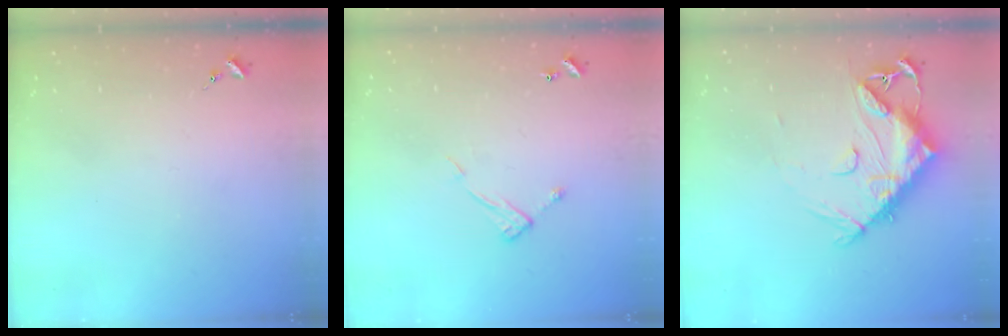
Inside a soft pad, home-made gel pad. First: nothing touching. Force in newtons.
{"total": 7.3, "press": 7.3, "slide": 0.4}
{"total": 14.3, "press": 14.2, "slide": 1.3}